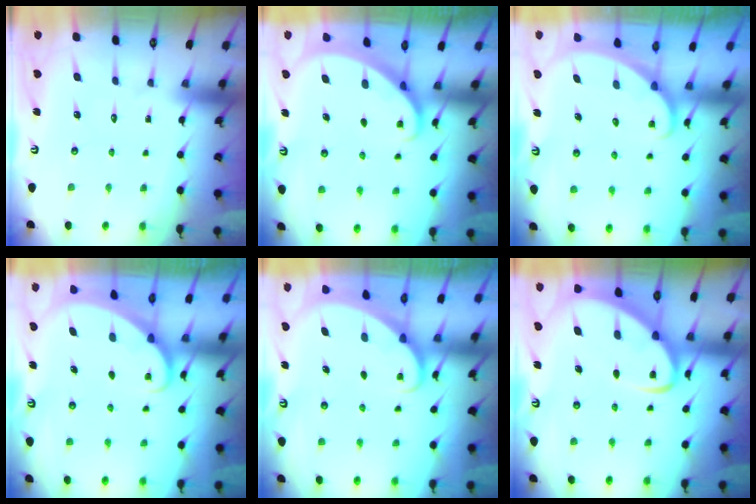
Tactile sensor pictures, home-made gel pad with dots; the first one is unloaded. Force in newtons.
{"total": 1.8, "press": 1.8, "slide": 0.1}
{"total": 1.8, "press": 1.8, "slide": 0.1}
{"total": 1.8, "press": 1.8, "slide": 0.1}
{"total": 1.8, "press": 1.8, "slide": 0.1}
{"total": 7.1, "press": 7.1, "slide": 0.8}